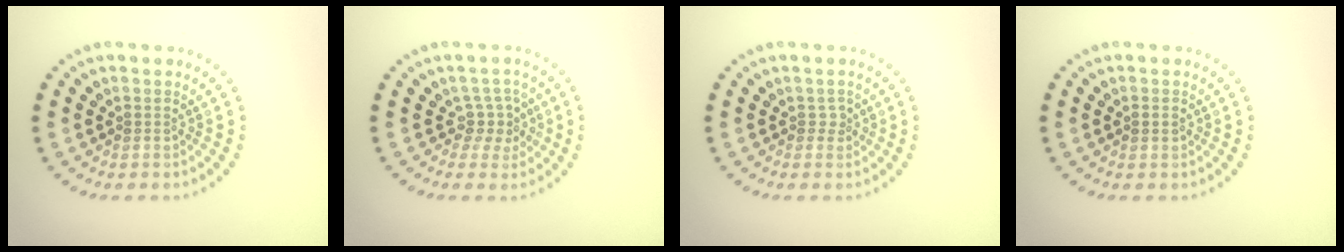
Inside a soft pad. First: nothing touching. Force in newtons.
{"total": 2.3, "press": 1.7, "slide": 1.5}
{"total": 0.9, "press": 0.6, "slide": 0.6}
{"total": 1.0, "press": 1.0, "slide": 0.0}